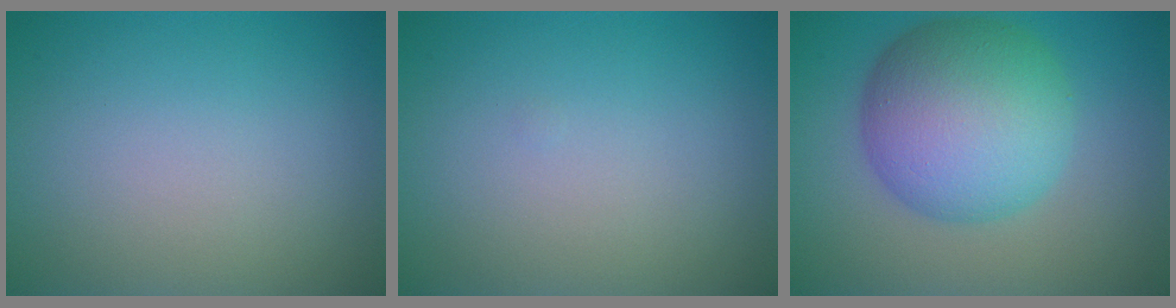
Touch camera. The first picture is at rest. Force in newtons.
{"total": 0.0}
{"total": 10.0, "press": 10.0, "slide": 0.2}